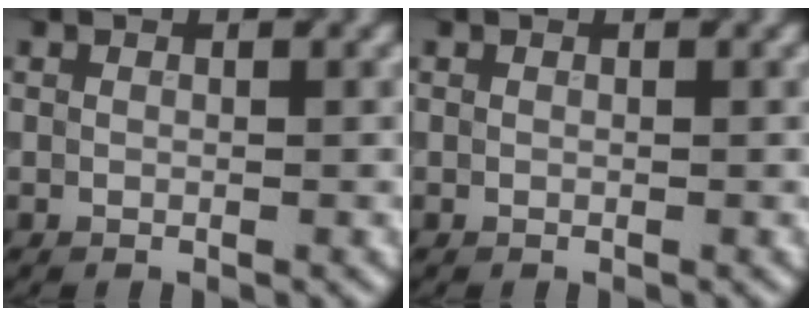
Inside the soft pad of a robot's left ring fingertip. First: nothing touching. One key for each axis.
{"total": 0.0}